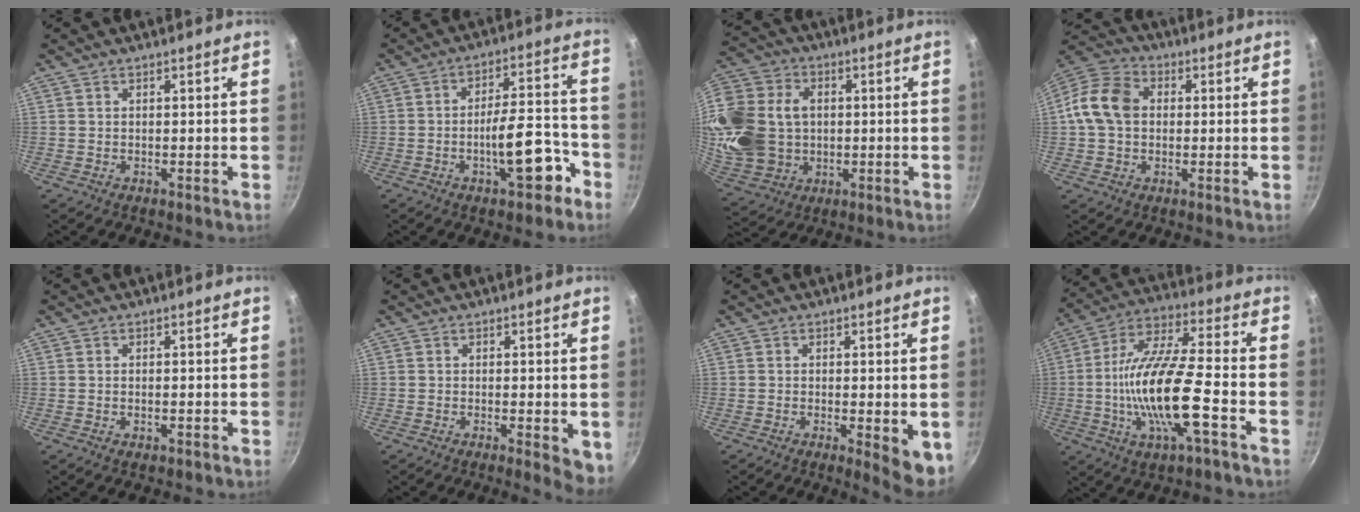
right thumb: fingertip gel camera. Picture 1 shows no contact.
{"total": 11.6, "force": [-5.4, 4.2, 9.4], "torque": [-0.109, 0.056, -0.073]}
{"total": 23.5, "force": [1.1, 18.7, 14.2], "torque": [-0.311, 0.023, 0.033]}
{"total": 11.0, "force": [0.7, 8.5, 7.0], "torque": [-0.112, 0.025, -0.005]}
{"total": 0.9, "force": [-0.4, 0.4, 0.8], "torque": [-0.012, 0.000, -0.006]}
{"total": 4.7, "force": [-1.1, 1.6, 4.3], "torque": [-0.046, -0.007, -0.012]}
{"total": 6.1, "force": [-1.2, 1.8, 5.8], "torque": [-0.064, -0.009, -0.011]}
{"total": 17.5, "force": [-4.7, 4.3, 16.3], "torque": [-0.311, 0.028, -0.098]}